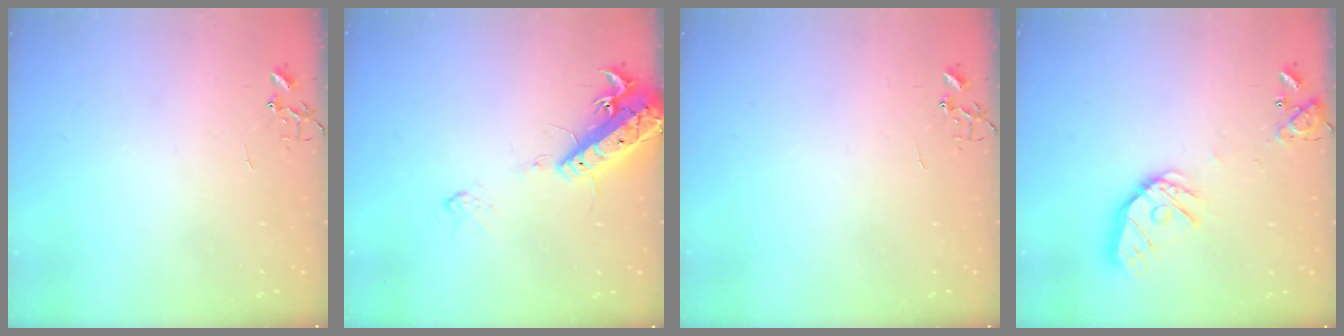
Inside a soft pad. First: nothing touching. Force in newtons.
{"total": 15.1, "press": 14.7, "slide": 3.5}
{"total": 0.0}
{"total": 15.4, "press": 15.3, "slide": 2.1}